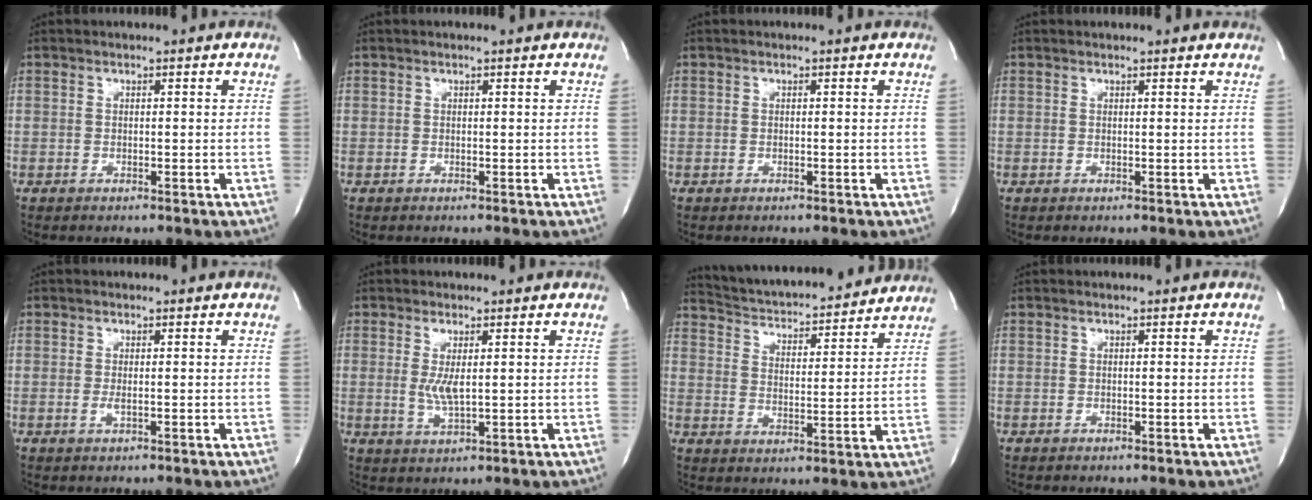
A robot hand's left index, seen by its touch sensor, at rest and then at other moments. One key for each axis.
{"total": 0.0}
{"total": 0.0}
{"total": 2.5, "fx": 2.4, "fy": 0.4, "fz": 0.6, "tx": -0.012, "ty": 0.012, "tz": 0.018}
{"total": 1.1, "fx": -0.8, "fy": 0.1, "fz": 0.8, "tx": -0.018, "ty": -0.008, "tz": -0.011}
{"total": 3.4, "fx": -0.2, "fy": 0.7, "fz": 3.3, "tx": -0.071, "ty": -0.014, "tz": 0.004}
{"total": 18.3, "fx": 17.2, "fy": 2.7, "fz": 5.5, "tx": -0.084, "ty": 0.000, "tz": 0.244}
{"total": 0.0}